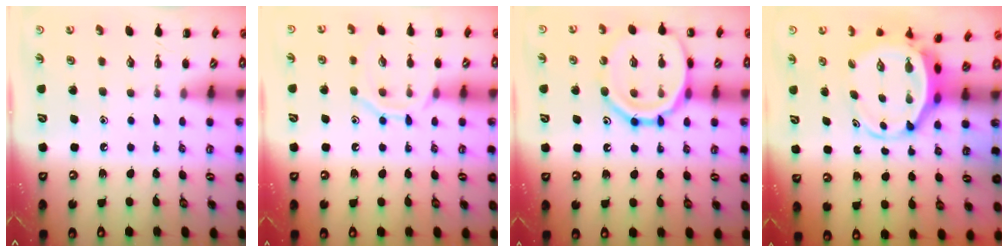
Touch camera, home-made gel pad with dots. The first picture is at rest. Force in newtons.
{"total": 9.0, "press": 9.0, "slide": 0.8}
{"total": 18.0, "press": 17.9, "slide": 2.3}
{"total": 5.4, "press": 5.2, "slide": 1.2}